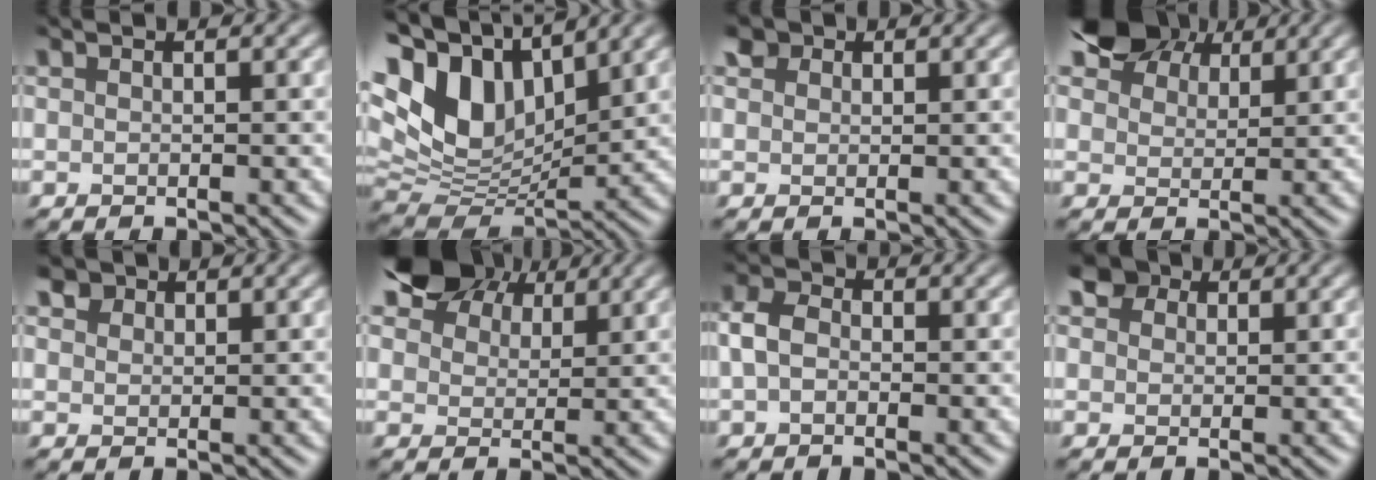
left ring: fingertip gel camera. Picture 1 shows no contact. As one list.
[{"total": 11.9, "force": [3.7, 7.1, 8.8], "torque": [-0.186, 0.019, 0.059]}, {"total": 1.6, "force": [0.9, 1.2, 0.6], "torque": [-0.017, 0.001, 0.015]}, {"total": 6.1, "force": [4.0, 3.7, 2.8], "torque": [-0.059, 0.012, 0.058]}, {"total": 2.1, "force": [1.3, 1.5, 0.8], "torque": [-0.025, -0.007, 0.027]}, {"total": 7.1, "force": [4.4, 4.4, 3.5], "torque": [-0.080, 0.009, 0.070]}, {"total": 3.1, "force": [-1.1, 2.1, 2.0], "torque": [-0.041, 0.002, -0.034]}, {"total": 4.6, "force": [2.8, 3.0, 2.2], "torque": [-0.059, 0.004, 0.040]}]